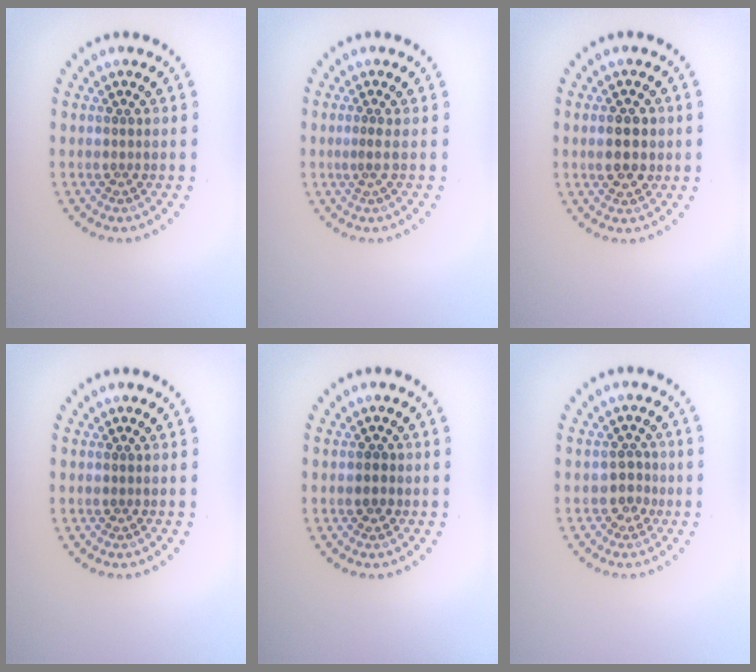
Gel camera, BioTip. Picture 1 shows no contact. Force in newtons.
{"total": 0.9, "press": 0.3, "slide": 0.8}
{"total": 3.2, "press": 3.2, "slide": 0.1}
{"total": 0.0}
{"total": 1.2, "press": 1.1, "slide": 0.5}
{"total": 1.6, "press": 1.3, "slide": 0.9}